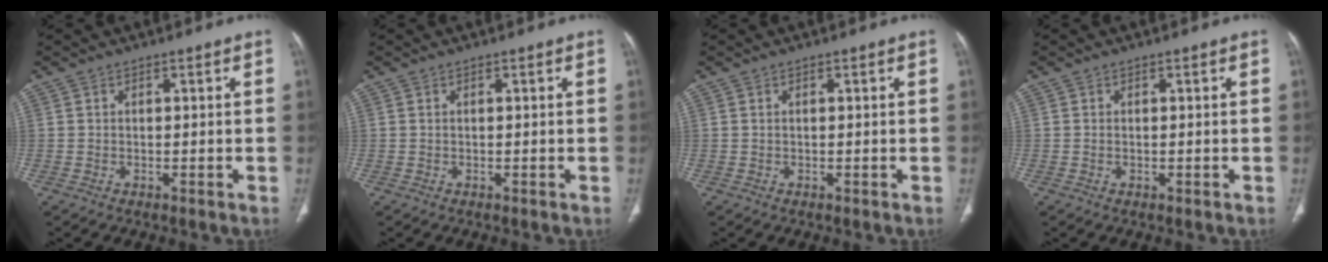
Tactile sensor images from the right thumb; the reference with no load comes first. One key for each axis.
{"total": 0.0}
{"total": 0.0}
{"total": 0.0}